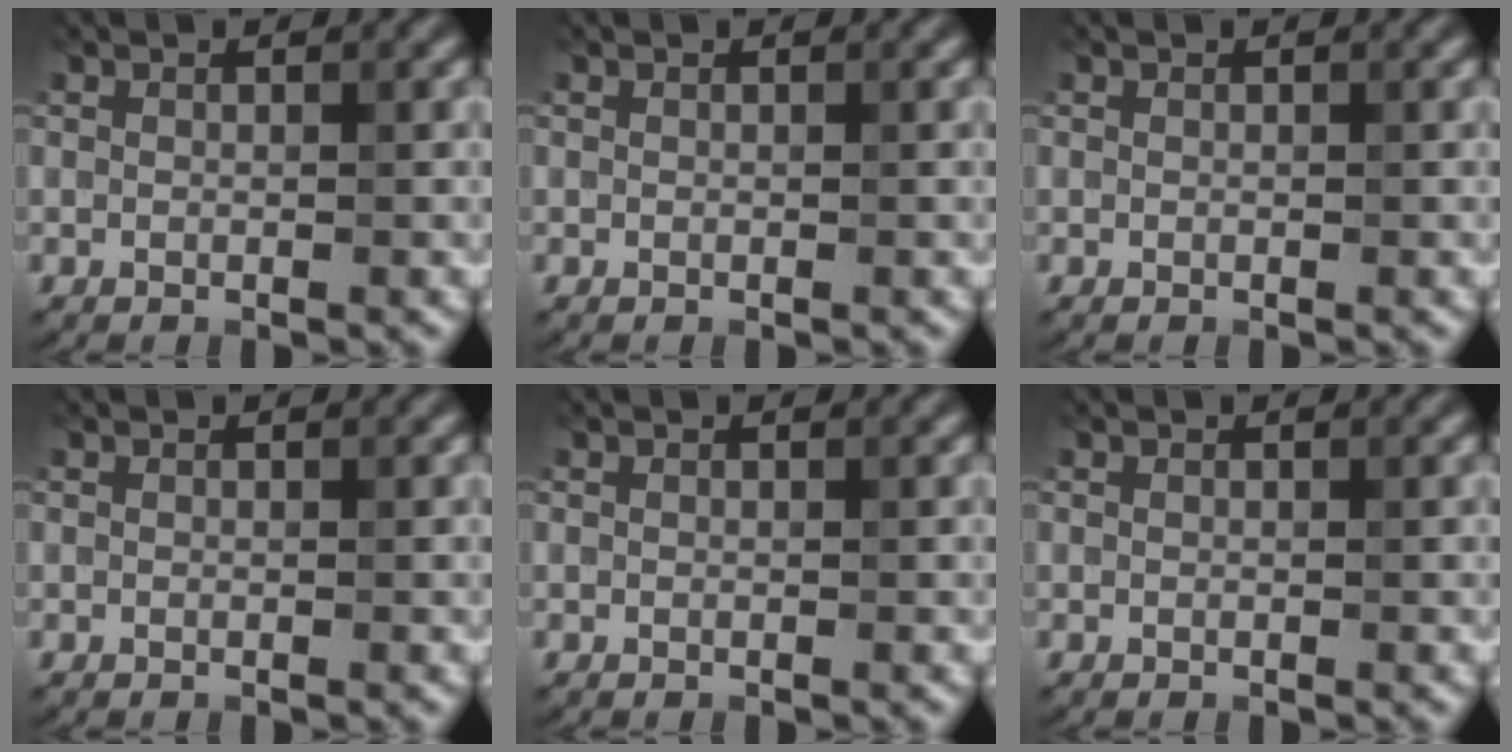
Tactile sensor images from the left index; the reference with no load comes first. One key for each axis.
{"total": 0.0}
{"total": 0.0}
{"total": 0.0}
{"total": 0.0}
{"total": 0.0}